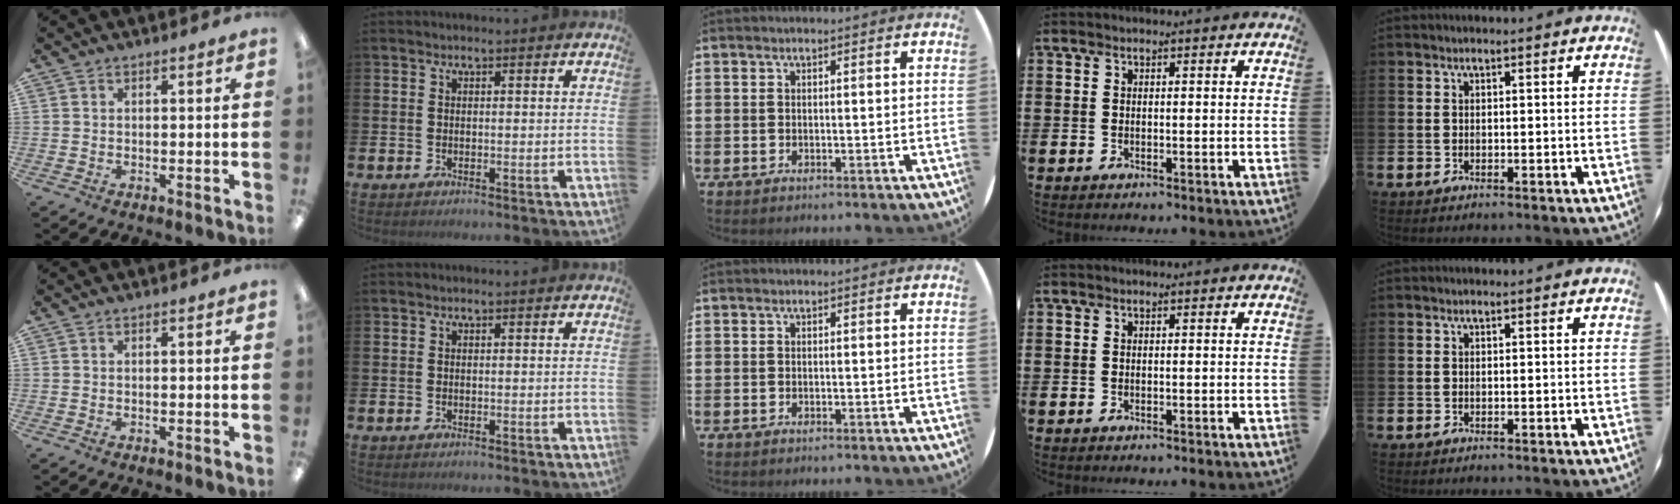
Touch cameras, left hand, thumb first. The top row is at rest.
{}